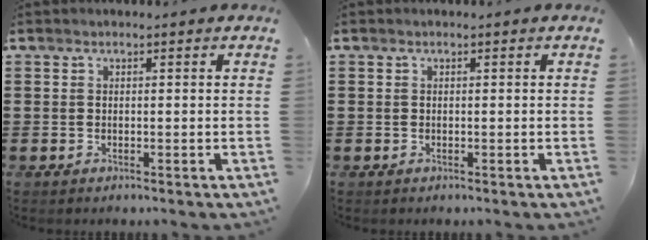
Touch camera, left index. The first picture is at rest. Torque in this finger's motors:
{"motor_torque": [-0.03, -0.01, 0.00, 0.00]}